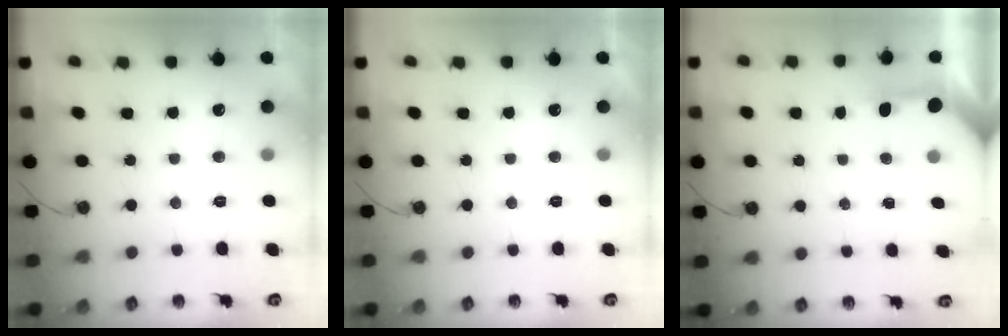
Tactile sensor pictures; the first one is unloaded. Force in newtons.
{"total": 0.0}
{"total": 3.2, "press": 3.2, "slide": 0.4}